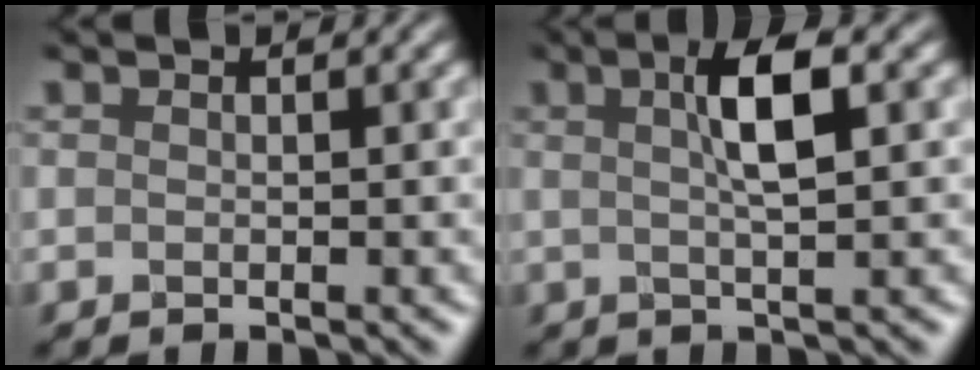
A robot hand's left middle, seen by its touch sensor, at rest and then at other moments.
{"total": 3.0, "force": [1.2, 0.3, 2.7], "torque": [-0.050, 0.011, 0.017]}